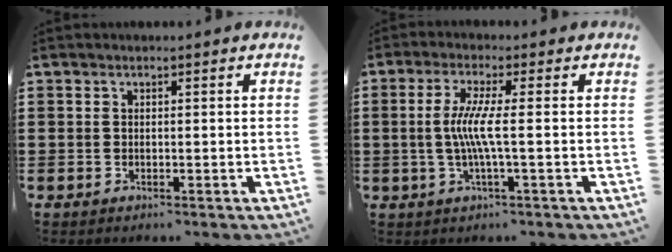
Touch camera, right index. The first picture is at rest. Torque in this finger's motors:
{"motor_torque": [0.86, -0.33, 0.32, 0.21]}